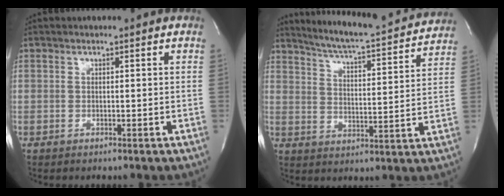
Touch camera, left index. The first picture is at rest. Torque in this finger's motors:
{"motor_torque": [-0.48, -0.51, 0.10, 0.00]}